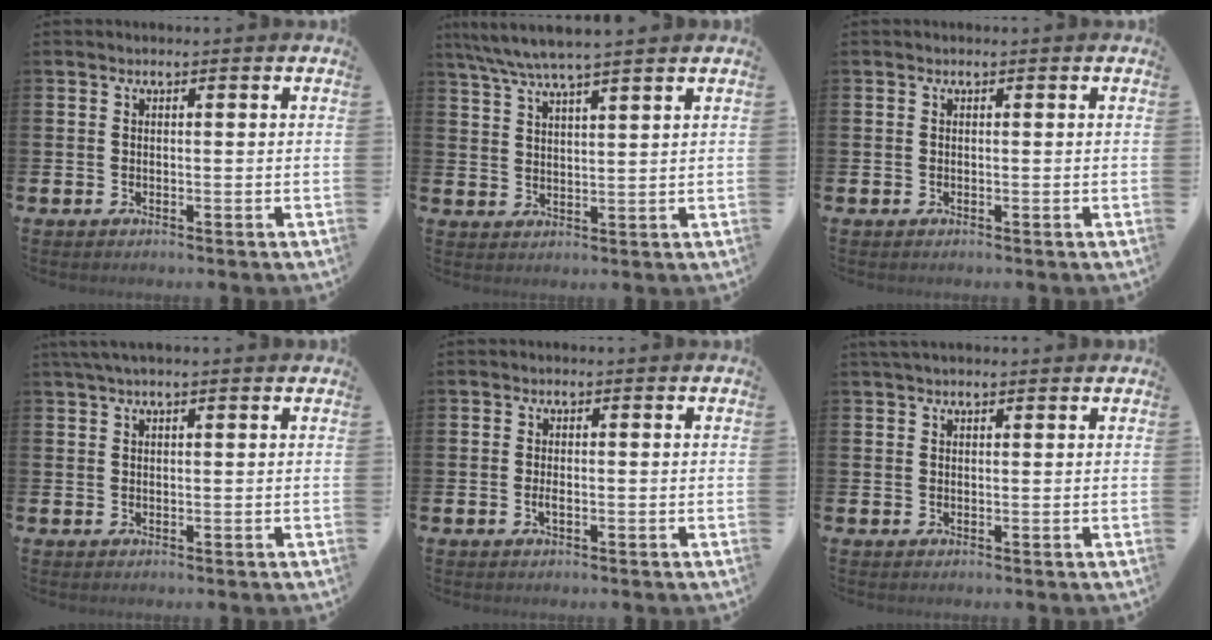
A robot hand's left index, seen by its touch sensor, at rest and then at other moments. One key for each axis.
{"total": 5.4, "fx": 5.0, "fy": -0.1, "fz": 2.1, "tx": -0.057, "ty": -0.017, "tz": 0.089}
{"total": 0.0}
{"total": 1.8, "fx": 1.4, "fy": 0.0, "fz": 1.1, "tx": -0.026, "ty": 0.005, "tz": 0.026}
{"total": 1.2, "fx": -0.2, "fy": 0.4, "fz": 1.1, "tx": -0.022, "ty": 0.000, "tz": -0.004}
{"total": 1.5, "fx": 1.4, "fy": 0.4, "fz": 0.6, "tx": 0.000, "ty": -0.001, "tz": 0.022}